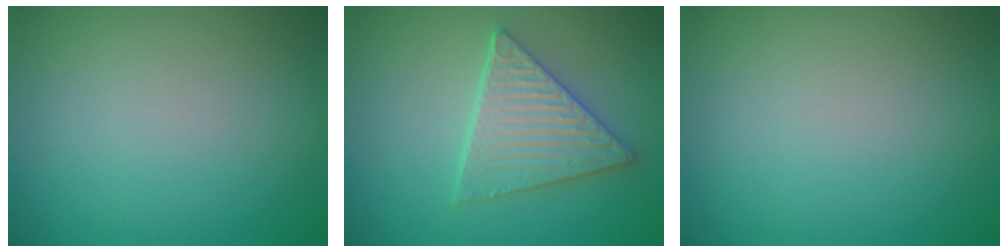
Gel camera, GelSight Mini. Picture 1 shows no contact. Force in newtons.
{"total": 4.0, "press": 3.8, "slide": 1.4}
{"total": 0.0}